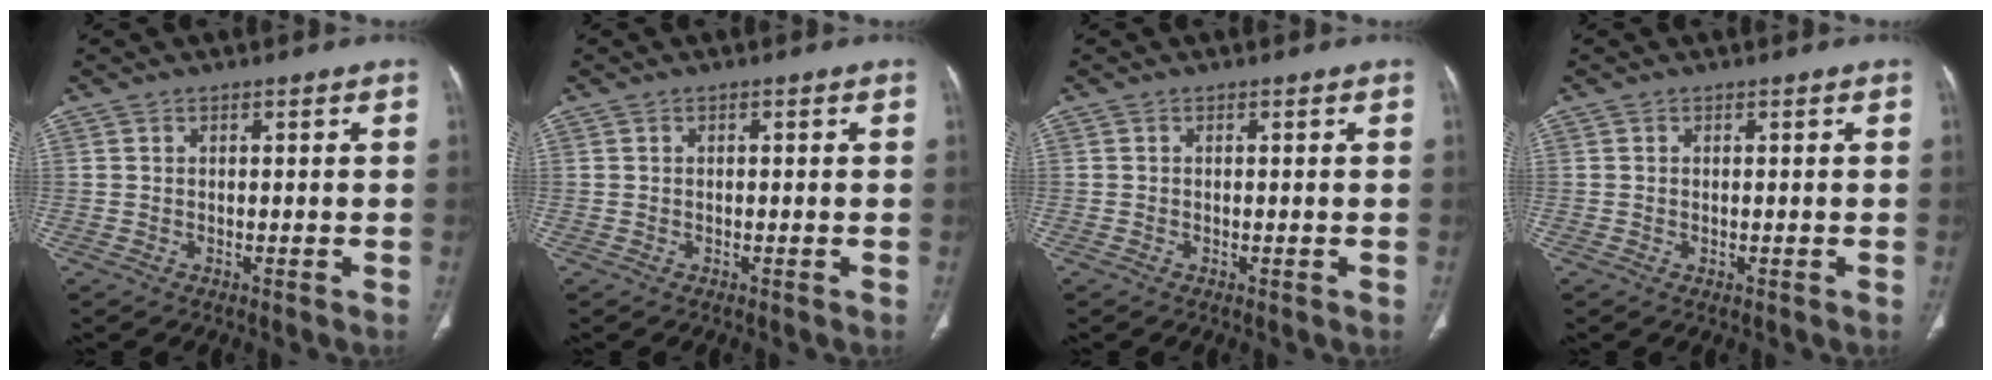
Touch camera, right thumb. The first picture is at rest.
{"total": 0.0}
{"total": 0.0}
{"total": 0.6, "force": [-0.1, 0.3, 0.4], "torque": [-0.011, -0.002, 0.000]}